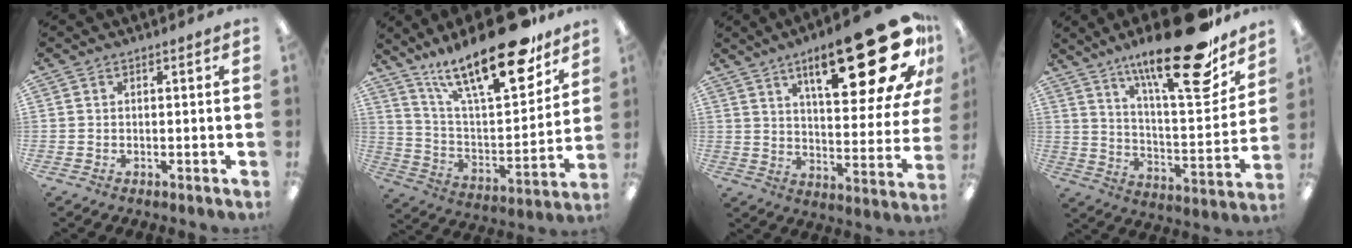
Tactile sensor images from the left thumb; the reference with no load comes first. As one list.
[{"total": 25.3, "force": [17.3, 7.9, 16.7], "torque": [-0.261, -0.108, 0.288]}, {"total": 26.9, "force": [14.7, 9.1, 20.6], "torque": [-0.283, -0.083, 0.231]}, {"total": 25.0, "force": [17.5, 6.2, 16.6], "torque": [-0.248, -0.113, 0.279]}]